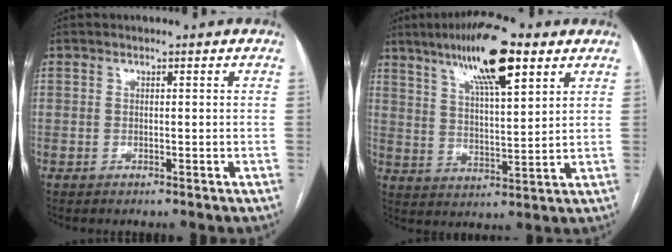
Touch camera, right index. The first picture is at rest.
{"total": 13.6, "force": [8.2, 2.6, 10.6], "torque": [-0.186, 0.013, 0.140]}